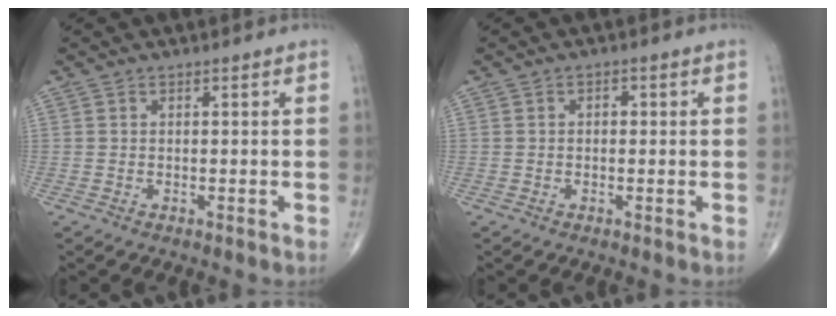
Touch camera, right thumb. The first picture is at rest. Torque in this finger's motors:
{"motor_torque": [-0.22, 0.08, -0.27, -0.24, 0.00]}